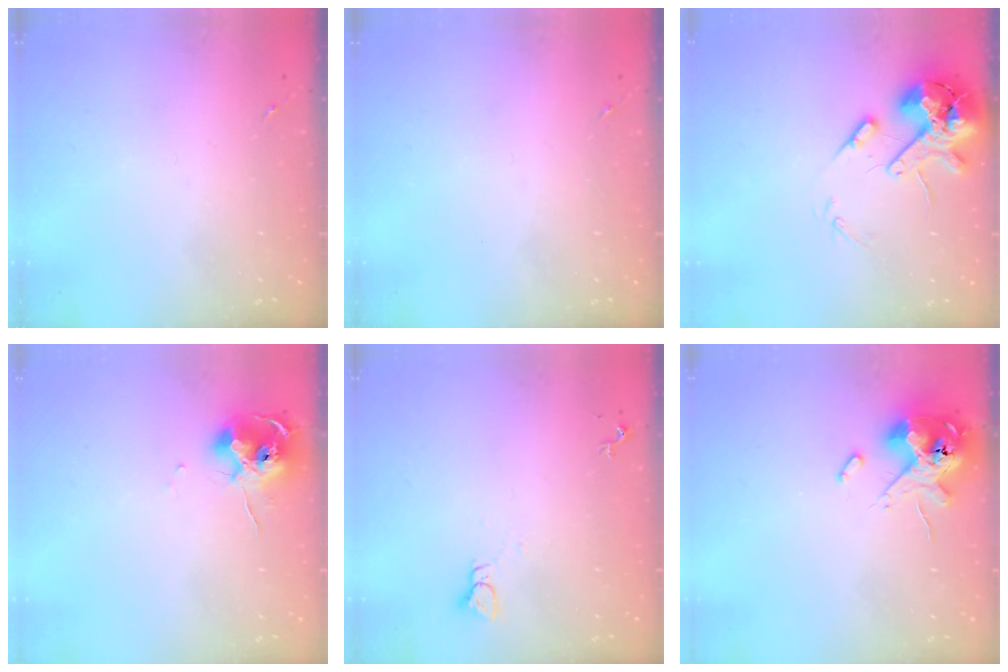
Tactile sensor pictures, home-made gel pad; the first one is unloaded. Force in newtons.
{"total": 0.0}
{"total": 14.0, "press": 13.8, "slide": 2.4}
{"total": 10.4, "press": 10.3, "slide": 0.7}
{"total": 2.2, "press": 2.2, "slide": 0.1}
{"total": 14.6, "press": 14.4, "slide": 2.8}